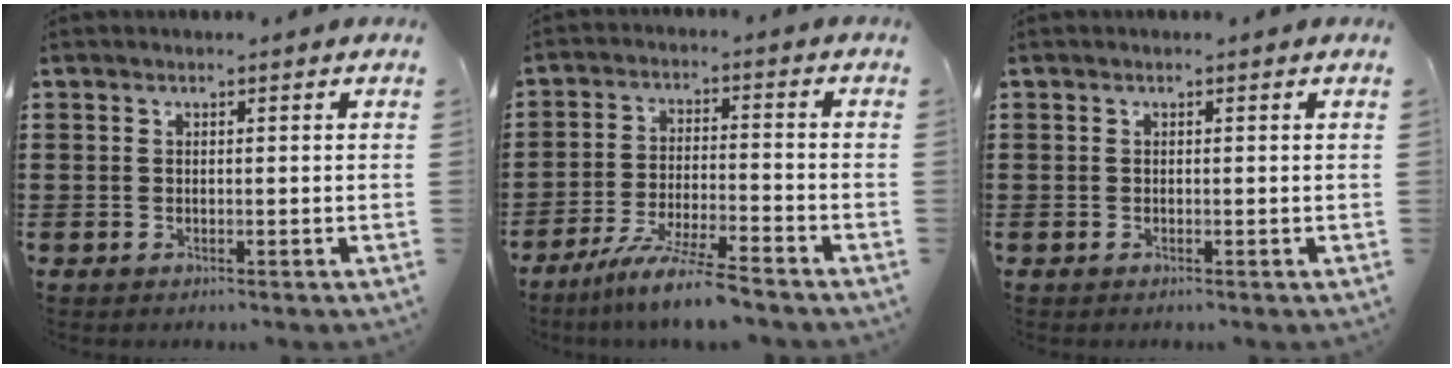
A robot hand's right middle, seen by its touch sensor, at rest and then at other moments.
{"total": 7.7, "force": [-6.6, -0.6, 3.9], "torque": [-0.083, -0.017, -0.127]}
{"total": 0.0}